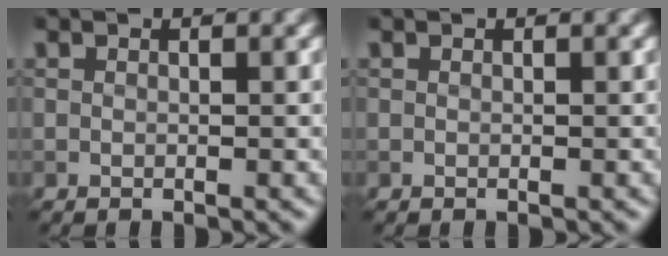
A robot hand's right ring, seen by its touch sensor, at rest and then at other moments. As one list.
[{"total": 0.0}]